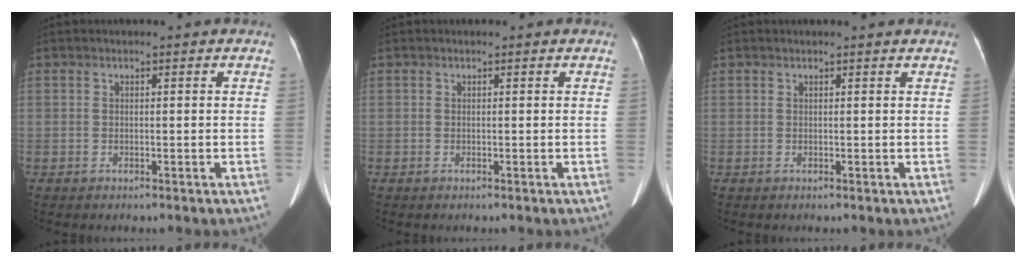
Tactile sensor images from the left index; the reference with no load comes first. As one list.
[{"total": 0.0}, {"total": 1.5, "force": [1.5, -0.1, 0.3], "torque": [-0.014, 0.006, 0.016]}]